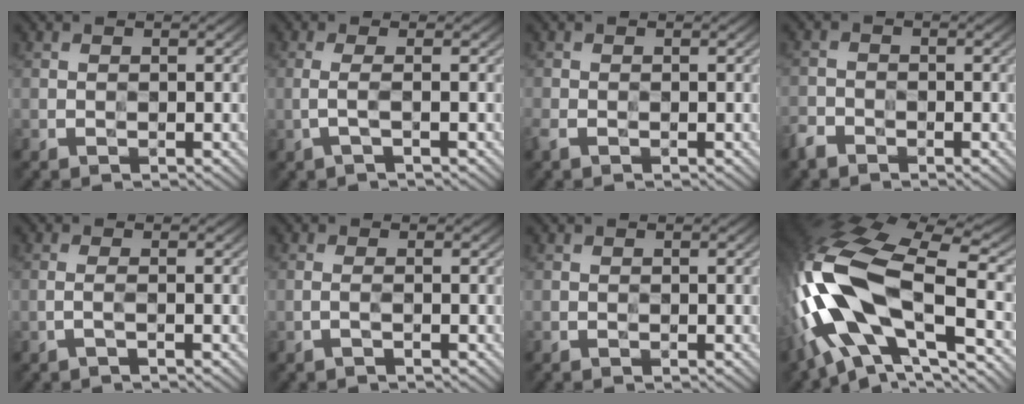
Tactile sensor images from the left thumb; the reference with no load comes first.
{"total": 2.3, "force": [-0.3, 0.5, 2.2], "torque": [-0.040, 0.008, -0.016]}
{"total": 1.3, "force": [-0.9, 0.6, 0.7], "torque": [-0.024, -0.005, -0.022]}
{"total": 2.2, "force": [-1.8, 1.1, 0.6], "torque": [-0.013, -0.002, -0.045]}
{"total": 1.4, "force": [-0.4, 0.2, 1.3], "torque": [-0.022, 0.007, -0.014]}
{"total": 1.1, "force": [-0.3, 0.1, 1.0], "torque": [-0.018, 0.005, -0.011]}
{"total": 0.0}
{"total": 19.7, "force": [-3.8, 9.2, 17.0], "torque": [-0.377, -0.006, -0.070]}